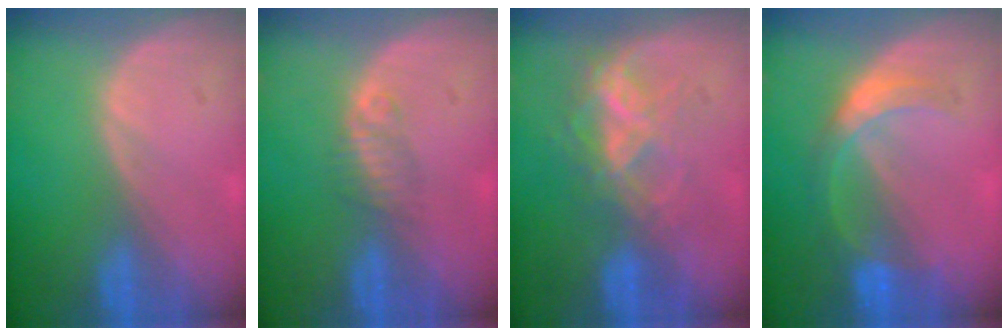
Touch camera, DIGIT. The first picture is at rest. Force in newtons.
{"total": 2.2, "press": 1.9, "slide": 1.0}
{"total": 7.1, "press": 6.0, "slide": 3.7}
{"total": 5.6, "press": 5.2, "slide": 2.1}